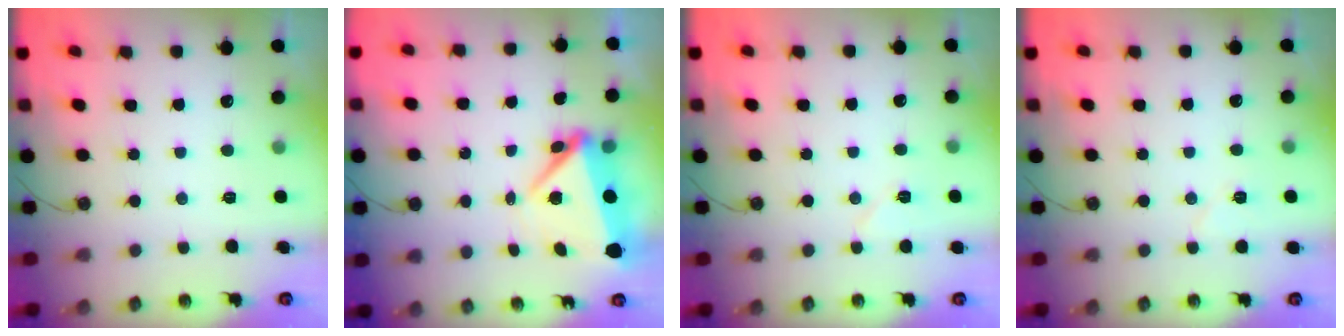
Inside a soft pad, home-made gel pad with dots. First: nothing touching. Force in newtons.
{"total": 6.1, "press": 6.0, "slide": 1.0}
{"total": 6.0, "press": 5.7, "slide": 1.7}
{"total": 5.0, "press": 4.9, "slide": 1.3}